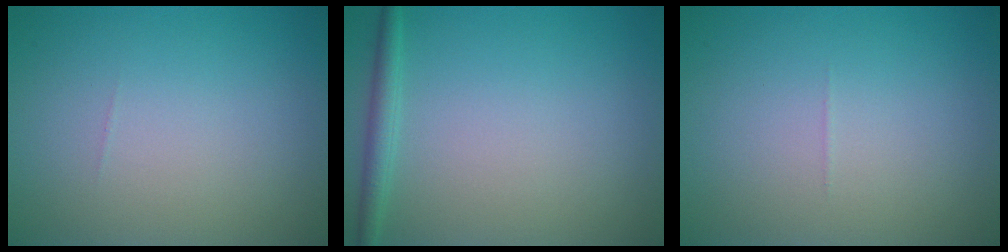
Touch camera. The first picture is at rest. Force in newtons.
{"total": 1.7, "press": 1.7, "slide": 0.1}
{"total": 0.0}